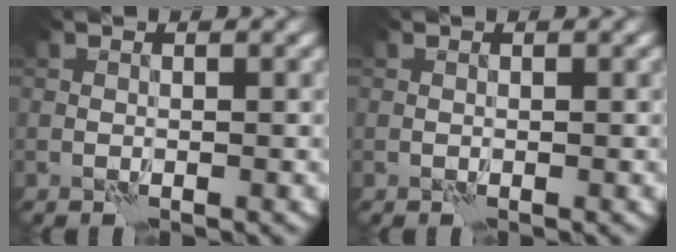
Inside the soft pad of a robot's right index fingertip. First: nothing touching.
{"total": 0.0}